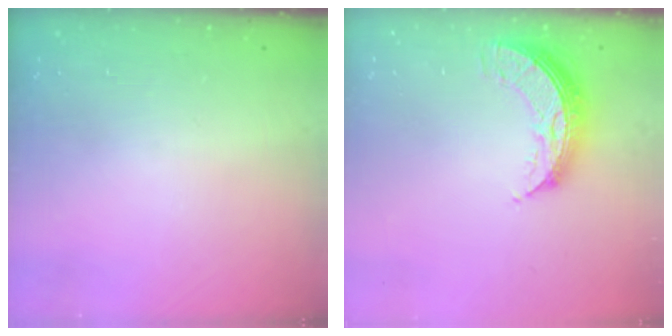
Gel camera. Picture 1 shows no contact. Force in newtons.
{"total": 9.8, "press": 9.8, "slide": 0.6}